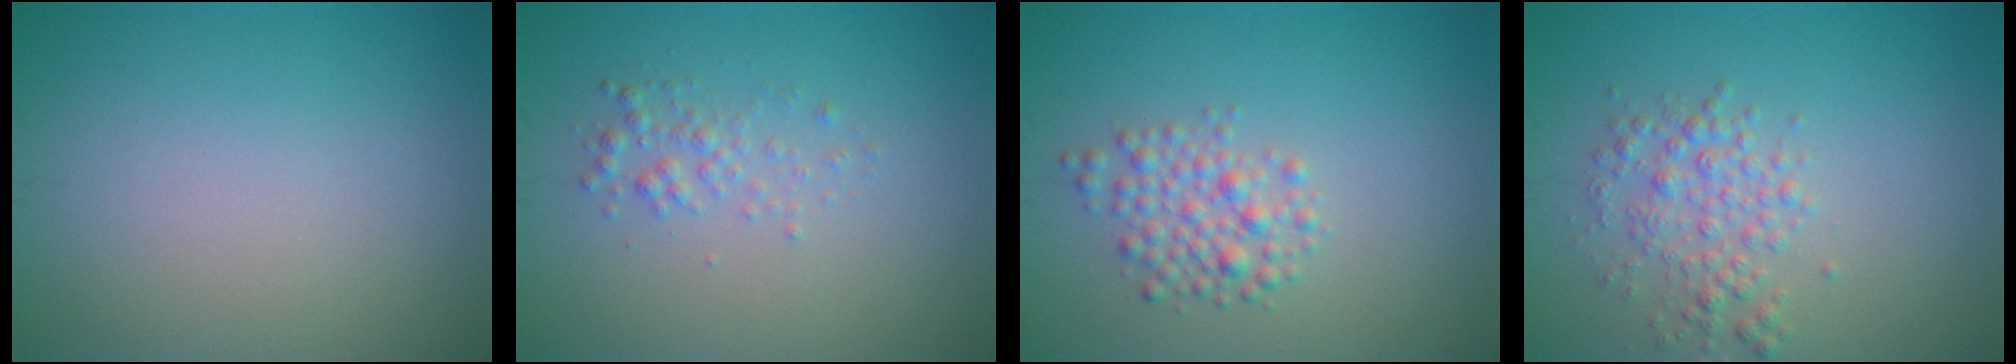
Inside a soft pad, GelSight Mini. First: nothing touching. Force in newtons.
{"total": 1.5, "press": 1.5, "slide": 0.1}
{"total": 2.7, "press": 2.7, "slide": 0.1}
{"total": 2.8, "press": 2.8, "slide": 0.0}